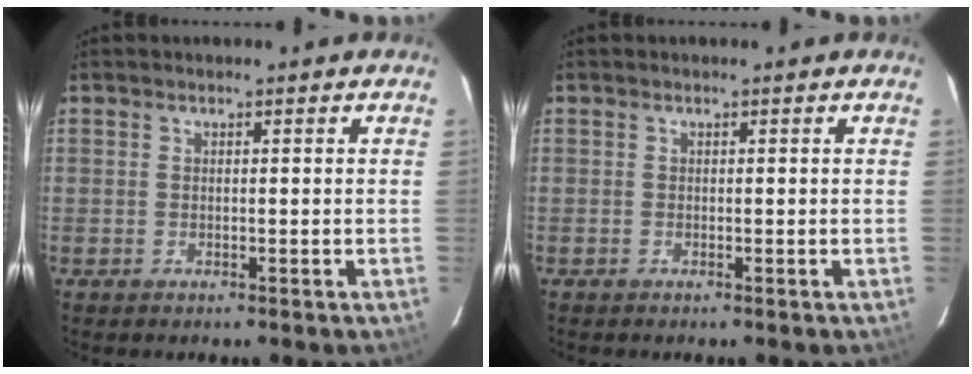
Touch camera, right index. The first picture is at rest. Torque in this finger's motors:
{"motor_torque": [0.00, 0.14, 0.00, 0.00]}